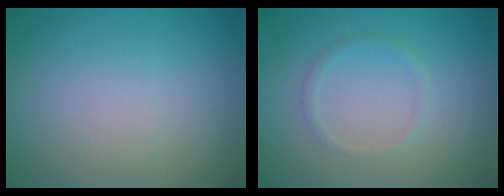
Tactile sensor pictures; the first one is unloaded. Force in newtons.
{"total": 0.9, "press": 0.9, "slide": 0.1}